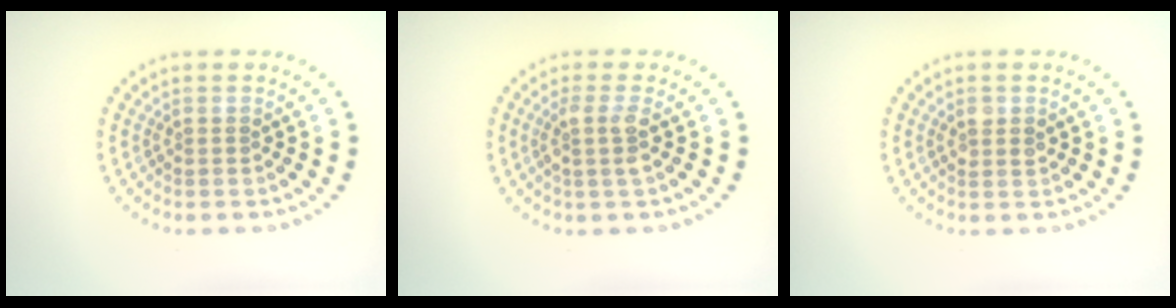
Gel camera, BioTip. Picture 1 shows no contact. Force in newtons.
{"total": 2.0, "press": 1.6, "slide": 1.2}
{"total": 1.3, "press": 1.2, "slide": 0.3}